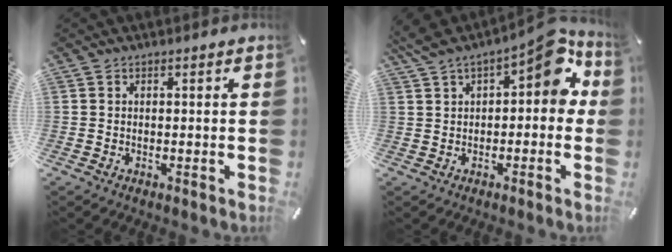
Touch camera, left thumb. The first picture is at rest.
{"total": 11.1, "force": [5.0, 5.4, 8.3], "torque": [-0.111, -0.026, 0.085]}